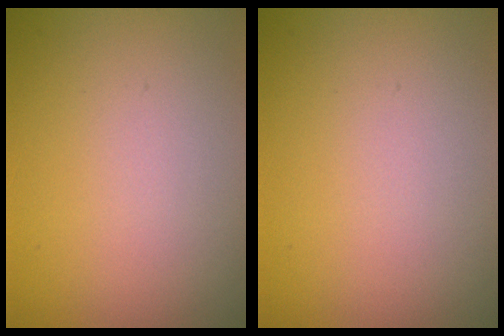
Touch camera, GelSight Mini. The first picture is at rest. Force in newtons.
{"total": 0.0}